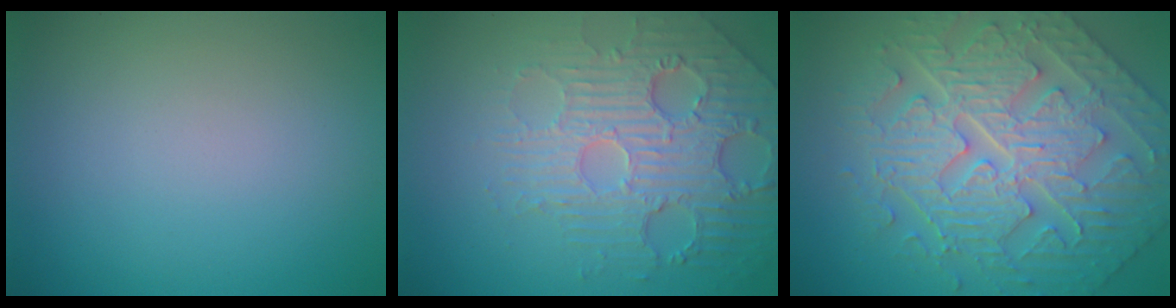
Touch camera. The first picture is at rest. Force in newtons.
{"total": 5.6, "press": 4.7, "slide": 3.0}
{"total": 7.2, "press": 6.2, "slide": 3.7}